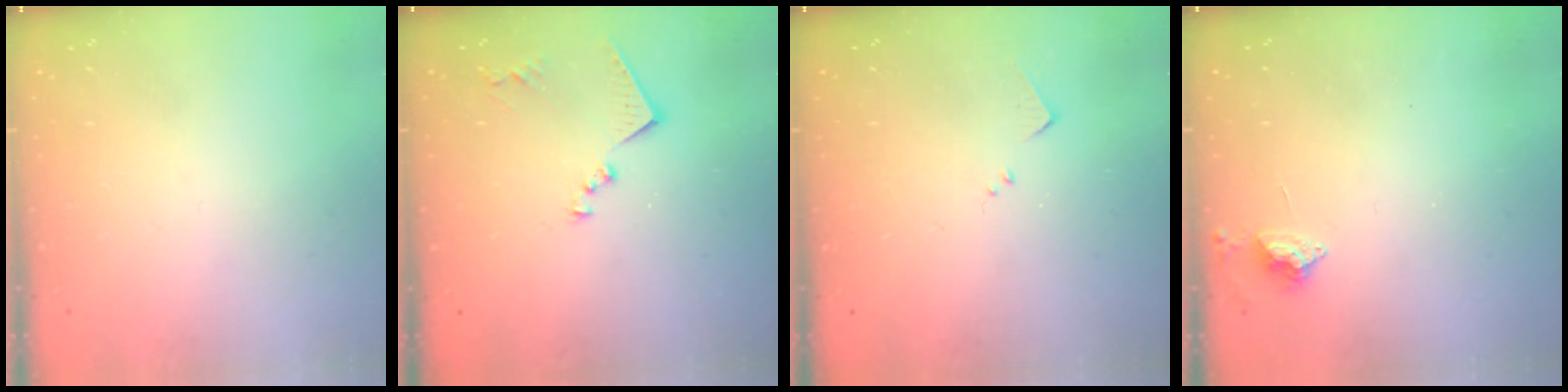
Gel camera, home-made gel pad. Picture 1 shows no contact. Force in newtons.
{"total": 11.1, "press": 11.1, "slide": 0.9}
{"total": 5.7, "press": 5.6, "slide": 0.4}
{"total": 3.7, "press": 3.7, "slide": 0.5}